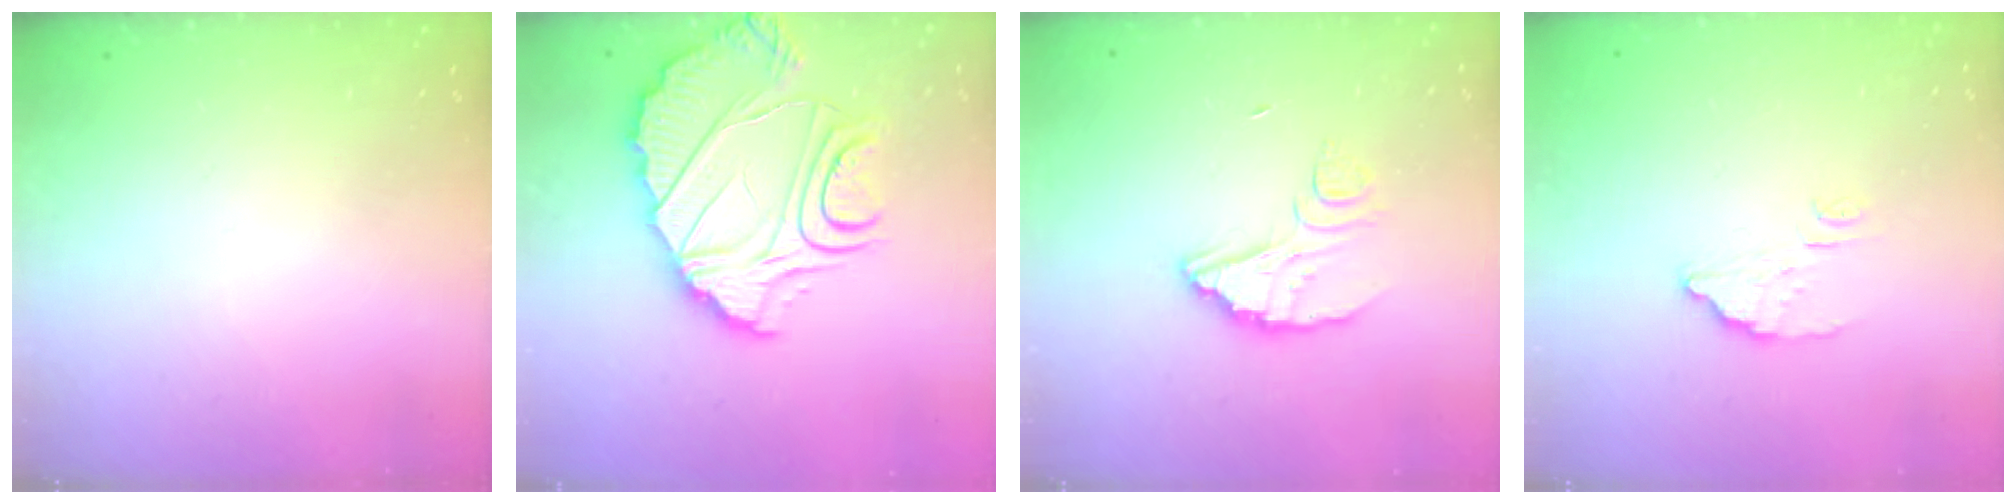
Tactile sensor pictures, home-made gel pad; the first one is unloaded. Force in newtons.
{"total": 12.3, "press": 12.3, "slide": 1.0}
{"total": 5.6, "press": 5.6, "slide": 0.3}
{"total": 5.3, "press": 5.3, "slide": 0.4}